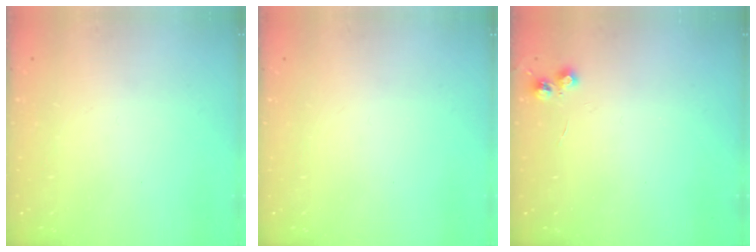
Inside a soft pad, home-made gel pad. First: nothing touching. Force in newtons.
{"total": 0.0}
{"total": 5.2, "press": 5.2, "slide": 0.5}